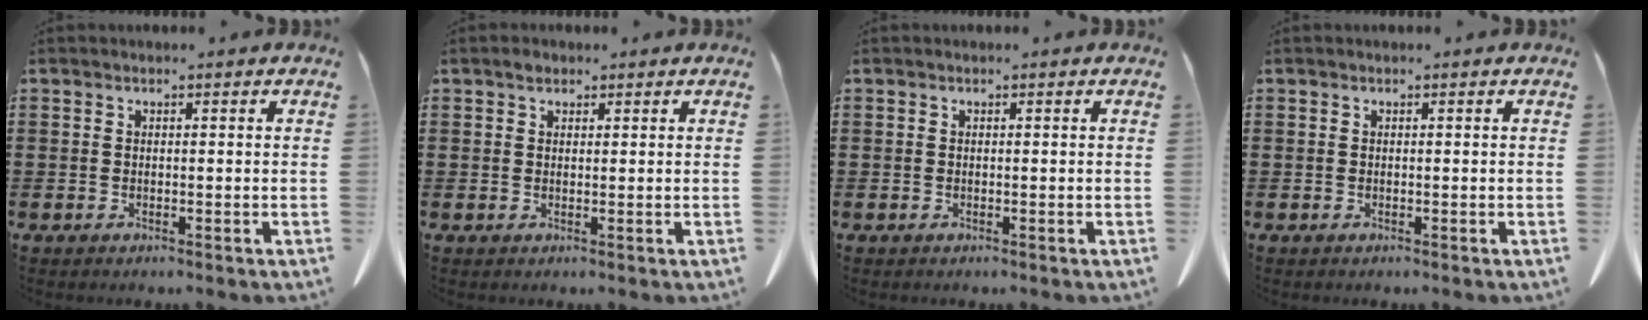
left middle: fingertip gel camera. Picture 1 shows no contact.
{"total": 1.2, "force": [0.9, 0.7, 0.4], "torque": [-0.002, 0.002, 0.014]}
{"total": 0.0}
{"total": 0.0}